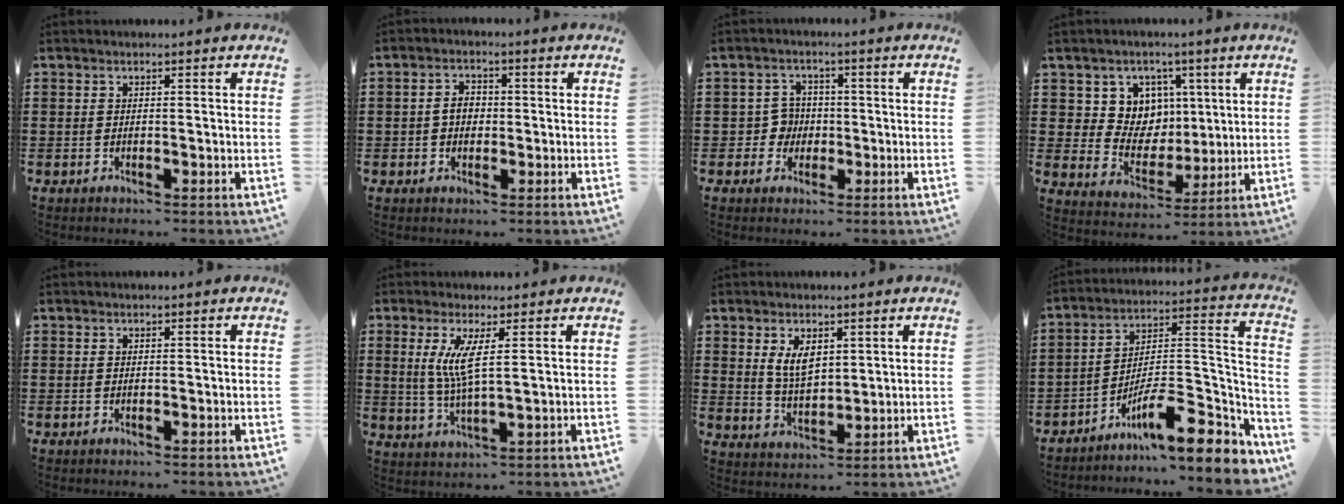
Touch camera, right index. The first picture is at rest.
{"total": 2.5, "force": [-0.2, 1.7, 1.8], "torque": [-0.037, 0.006, -0.004]}
{"total": 3.6, "force": [-0.6, 3.3, 1.5], "torque": [-0.039, 0.007, -0.013]}
{"total": 7.7, "force": [2.9, 7.0, 1.4], "torque": [-0.056, -0.016, 0.055]}
{"total": 0.0}
{"total": 5.7, "force": [1.6, 0.7, 5.4], "torque": [-0.123, -0.009, 0.021]}
{"total": 4.7, "force": [2.2, 2.4, 3.4], "torque": [-0.066, 0.003, 0.038]}
{"total": 11.8, "force": [-8.2, 2.8, 8.0], "torque": [-0.121, 0.014, -0.148]}